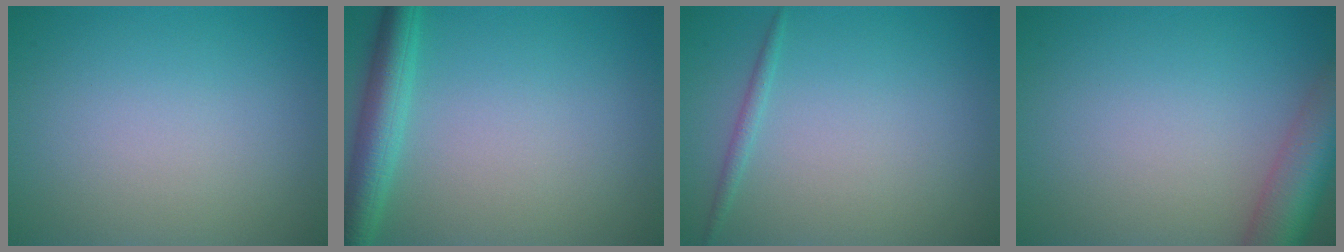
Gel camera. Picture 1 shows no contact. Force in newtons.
{"total": 3.9, "press": 3.9, "slide": 0.1}
{"total": 0.9, "press": 0.9, "slide": 0.1}
{"total": 6.4, "press": 6.4, "slide": 0.4}